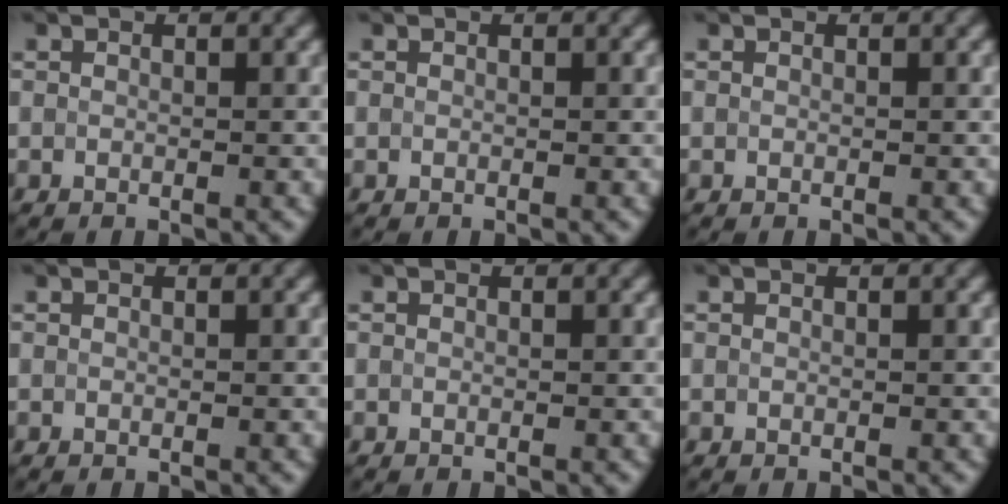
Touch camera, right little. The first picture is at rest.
{"total": 0.0}
{"total": 0.0}
{"total": 0.0}
{"total": 0.0}
{"total": 0.0}